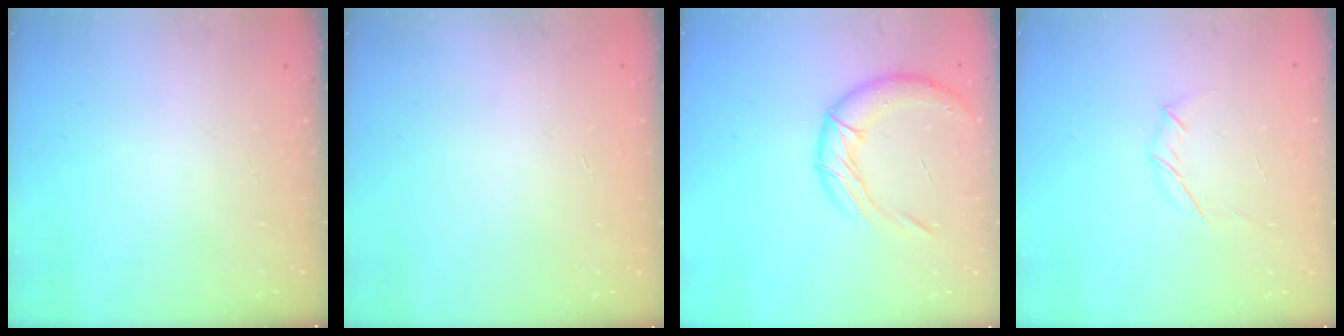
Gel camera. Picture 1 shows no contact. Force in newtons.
{"total": 0.0}
{"total": 14.7, "press": 14.5, "slide": 2.0}
{"total": 4.0, "press": 3.9, "slide": 0.9}